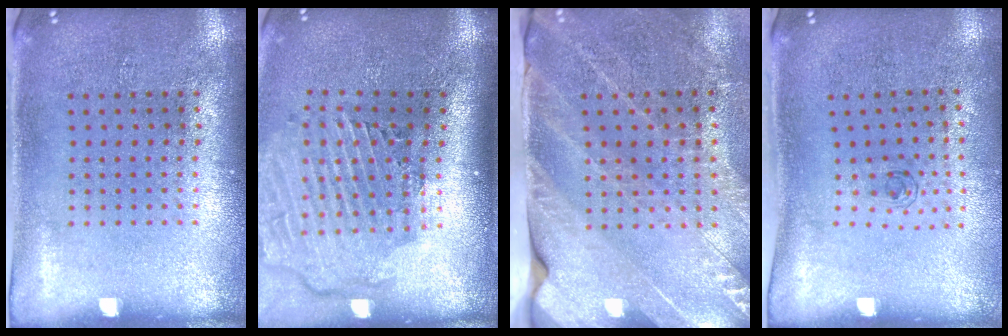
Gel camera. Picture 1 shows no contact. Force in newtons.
{"total": 2.9, "press": 2.2, "slide": 1.8}
{"total": 3.4, "press": 2.9, "slide": 1.8}
{"total": 0.5, "press": 0.3, "slide": 0.5}